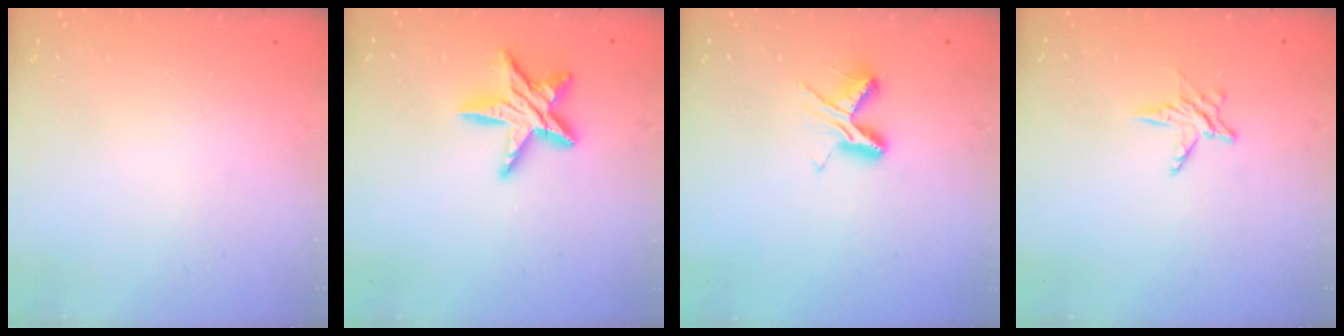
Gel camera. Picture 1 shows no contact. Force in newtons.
{"total": 13.0, "press": 13.0, "slide": 0.9}
{"total": 5.9, "press": 5.9, "slide": 0.5}
{"total": 5.0, "press": 5.0, "slide": 0.6}